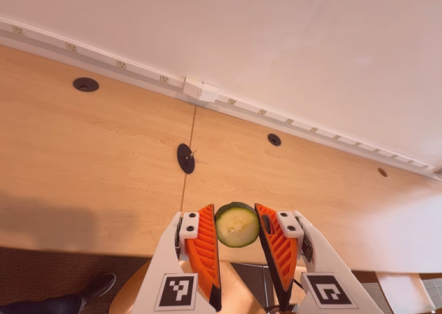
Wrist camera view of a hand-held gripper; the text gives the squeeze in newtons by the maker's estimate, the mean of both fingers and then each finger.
{"total": 8.0, "left": 7.9, "right": 8.1}